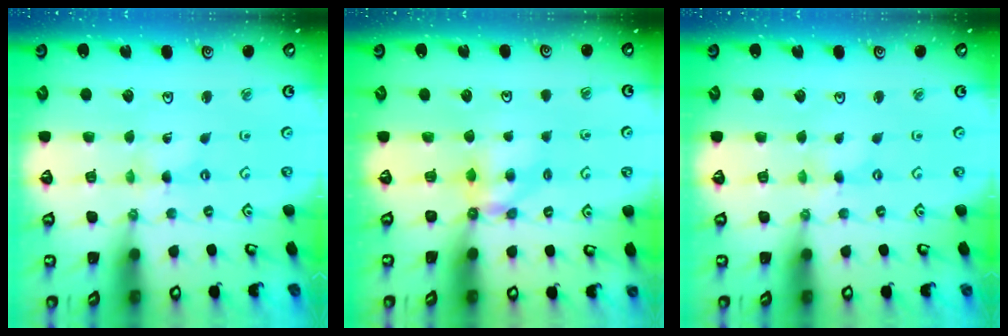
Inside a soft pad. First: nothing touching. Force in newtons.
{"total": 6.5, "press": 6.5, "slide": 0.1}
{"total": 0.0}